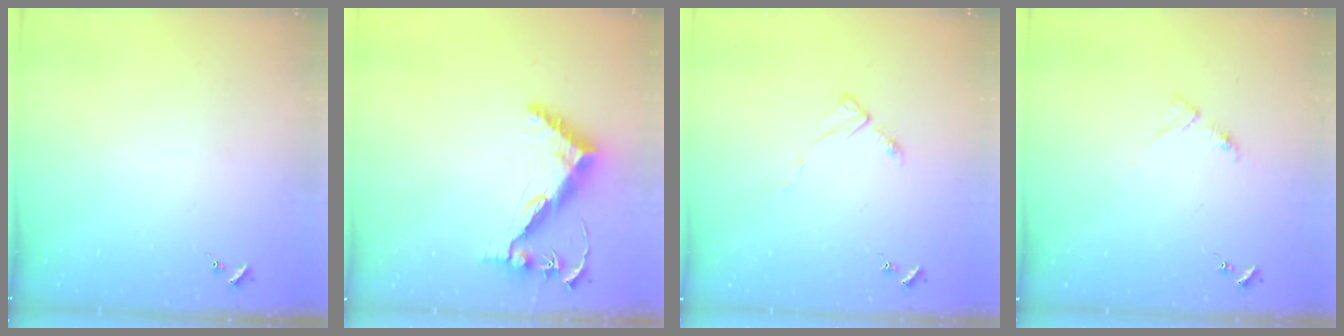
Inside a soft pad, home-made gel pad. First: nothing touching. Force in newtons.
{"total": 12.8, "press": 12.8, "slide": 0.8}
{"total": 3.5, "press": 3.5, "slide": 0.6}
{"total": 4.0, "press": 3.9, "slide": 0.4}